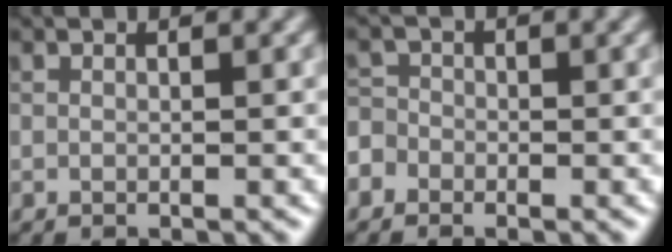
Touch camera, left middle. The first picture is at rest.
{"total": 2.4, "force": [-1.5, 1.8, 0.5], "torque": [-0.004, 0.008, -0.031]}